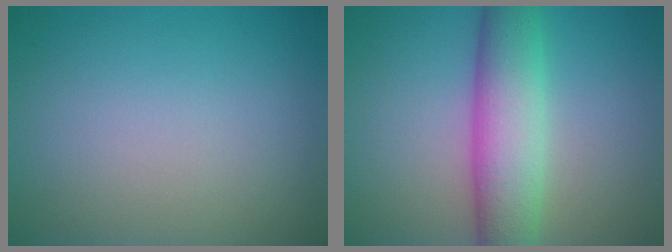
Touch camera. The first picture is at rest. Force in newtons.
{"total": 6.9, "press": 6.9, "slide": 0.0}